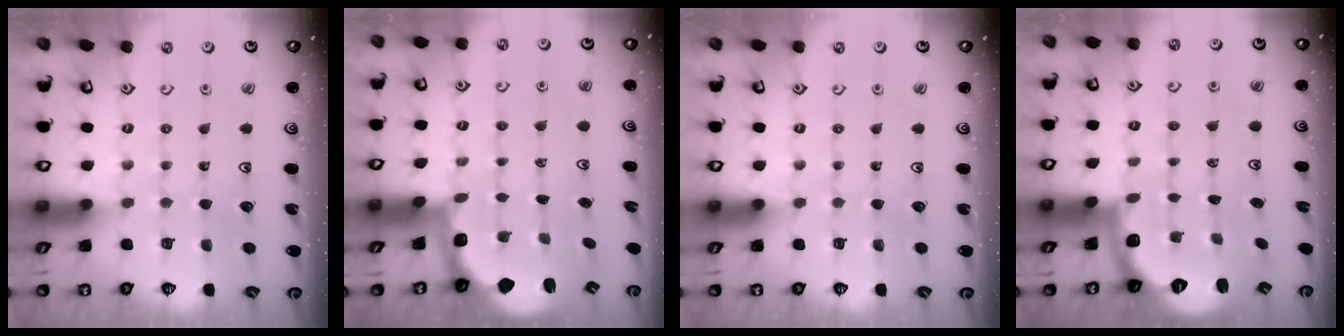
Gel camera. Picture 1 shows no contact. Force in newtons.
{"total": 2.4, "press": 1.1, "slide": 2.2}
{"total": 0.0}
{"total": 2.6, "press": 1.6, "slide": 2.1}